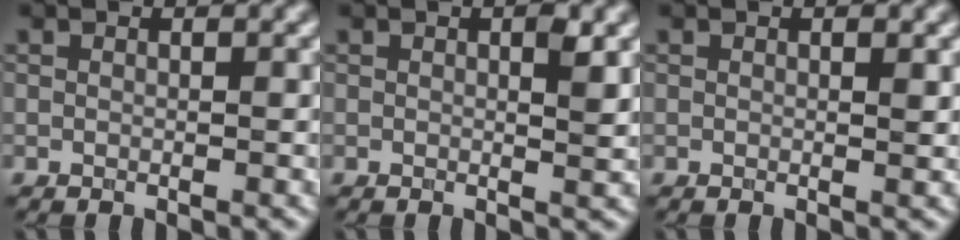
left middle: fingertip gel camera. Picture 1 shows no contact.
{"total": 1.7, "force": [0.5, 0.3, 1.7], "torque": [-0.022, -0.004, 0.005]}
{"total": 0.8, "force": [0.3, 0.2, 0.8], "torque": [-0.010, -0.002, 0.003]}